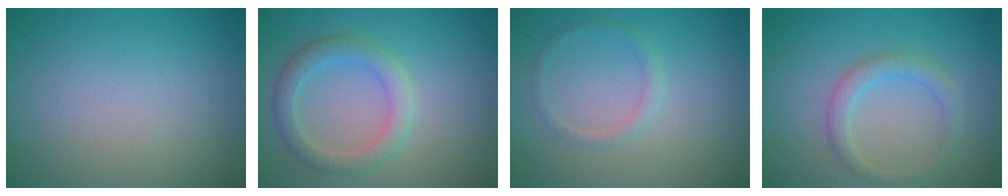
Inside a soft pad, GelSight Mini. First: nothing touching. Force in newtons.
{"total": 3.3, "press": 3.3, "slide": 0.2}
{"total": 1.2, "press": 1.2, "slide": 0.0}
{"total": 2.3, "press": 2.3, "slide": 0.0}